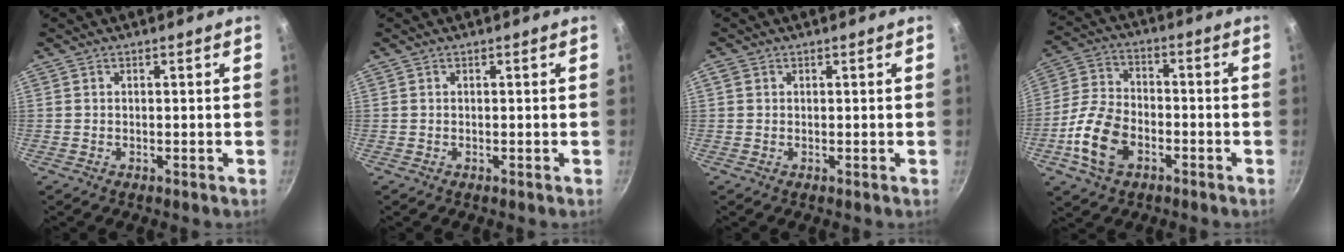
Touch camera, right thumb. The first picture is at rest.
{"total": 0.0}
{"total": 1.0, "force": [0.3, 0.8, 0.4], "torque": [-0.009, 0.000, 0.003]}
{"total": 12.3, "force": [-4.7, 7.9, 8.2], "torque": [-0.152, 0.030, -0.098]}